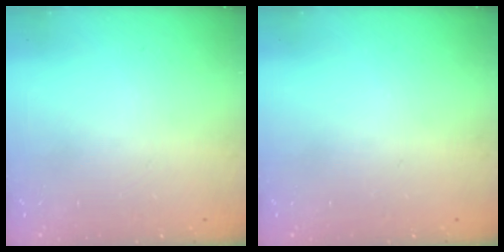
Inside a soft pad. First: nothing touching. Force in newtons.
{"total": 0.0}